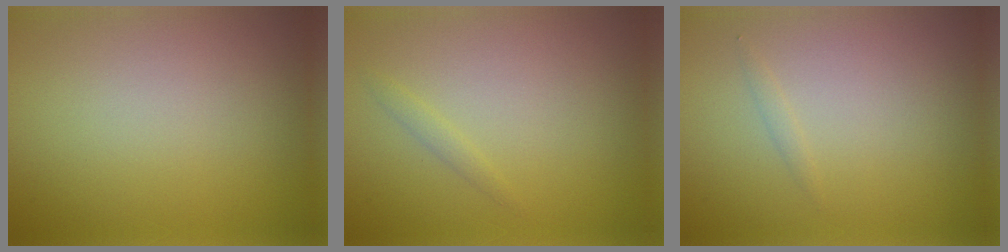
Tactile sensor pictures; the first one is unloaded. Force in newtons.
{"total": 0.8, "press": 0.8, "slide": 0.0}
{"total": 0.5, "press": 0.5, "slide": 0.0}